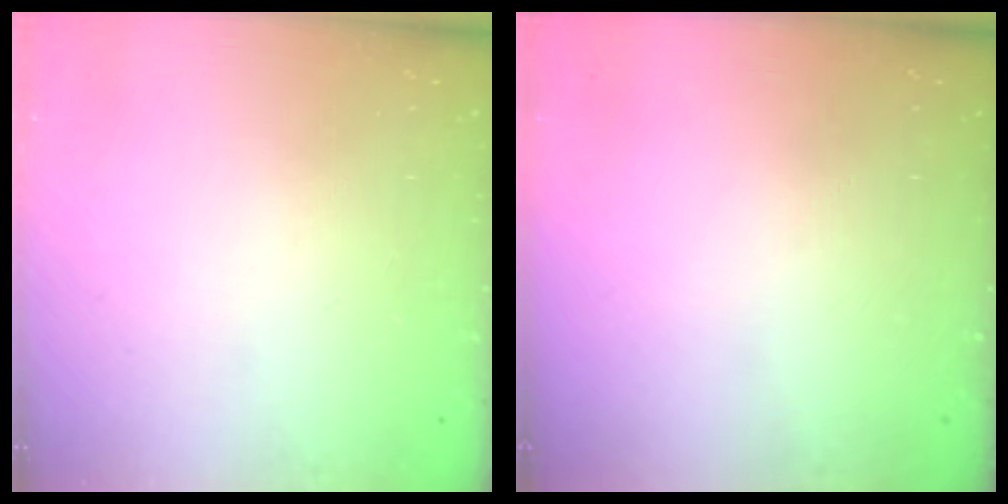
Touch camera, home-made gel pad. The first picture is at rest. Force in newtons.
{"total": 0.0}